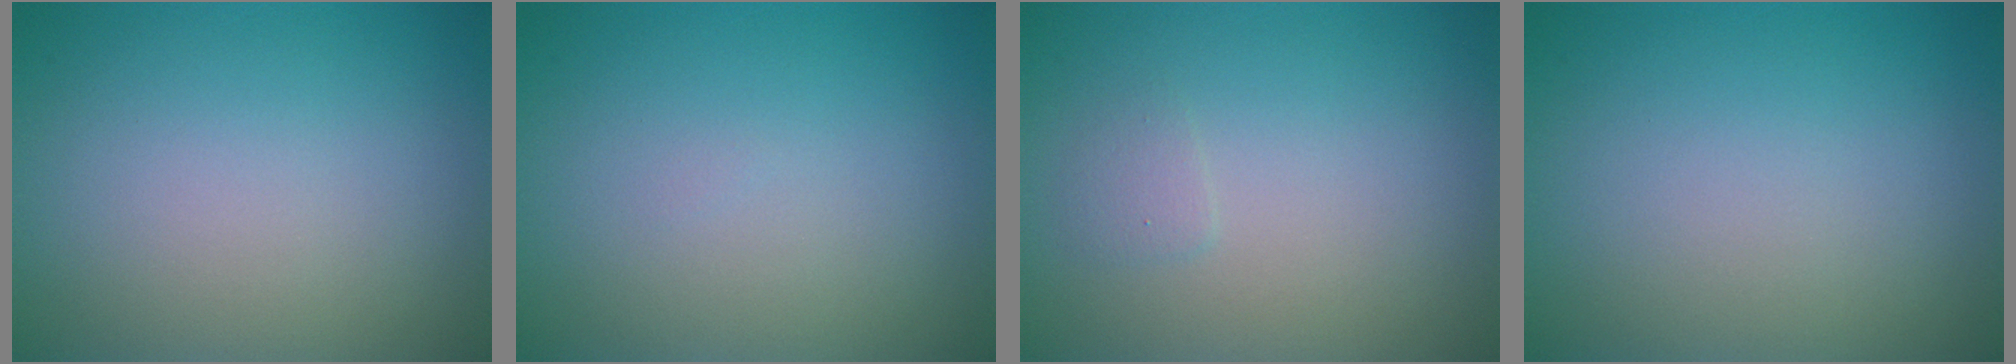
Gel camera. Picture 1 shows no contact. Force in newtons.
{"total": 0.0}
{"total": 0.7, "press": 0.7, "slide": 0.1}
{"total": 0.0}